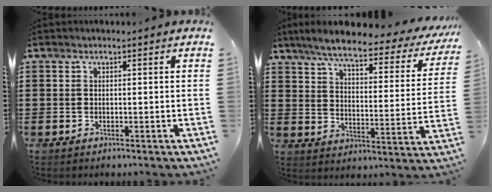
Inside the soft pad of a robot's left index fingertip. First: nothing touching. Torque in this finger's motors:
{"motor_torque": [2.14, 0.00, 0.79, 0.21]}